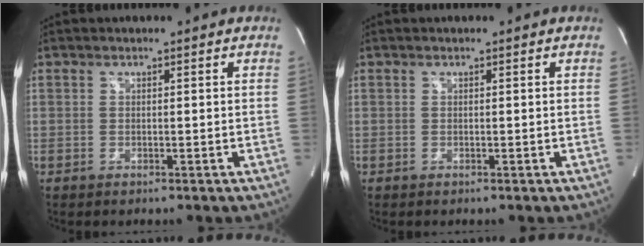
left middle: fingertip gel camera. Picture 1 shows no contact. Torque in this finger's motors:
{"motor_torque": [0.01, 0.01, -0.01, -0.01]}